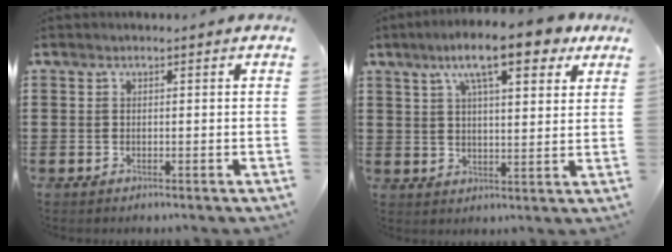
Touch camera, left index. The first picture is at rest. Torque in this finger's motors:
{"motor_torque": [1.88, 0.26, 1.05, 0.21]}